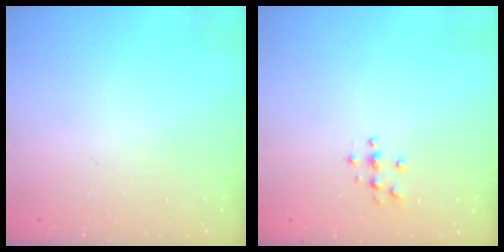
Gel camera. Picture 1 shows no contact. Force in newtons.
{"total": 3.7, "press": 3.7, "slide": 0.4}